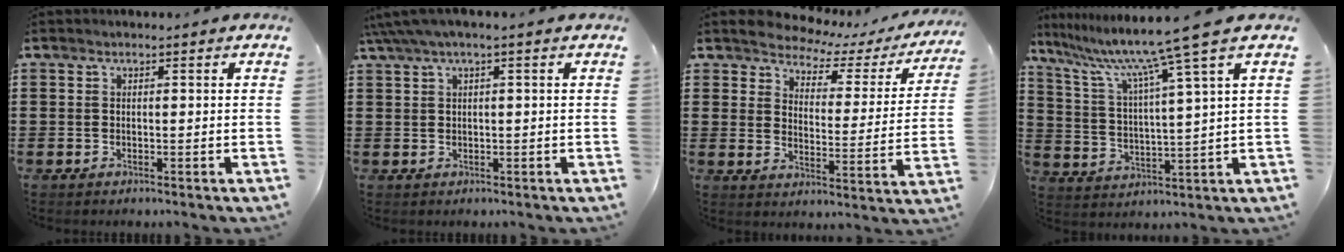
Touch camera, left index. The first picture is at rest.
{"total": 2.1, "force": [0.5, 0.4, 2.0], "torque": [-0.044, -0.002, 0.005]}
{"total": 3.6, "force": [3.4, 1.0, 0.4], "torque": [-0.037, -0.027, 0.051]}
{"total": 9.9, "force": [7.3, -1.7, 6.5], "torque": [-0.156, -0.044, 0.109]}